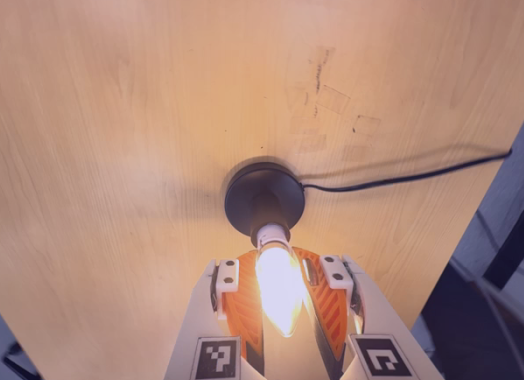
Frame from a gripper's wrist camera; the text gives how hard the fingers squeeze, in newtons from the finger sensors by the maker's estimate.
{"total": 18.4, "left": 15.7, "right": 21.0}